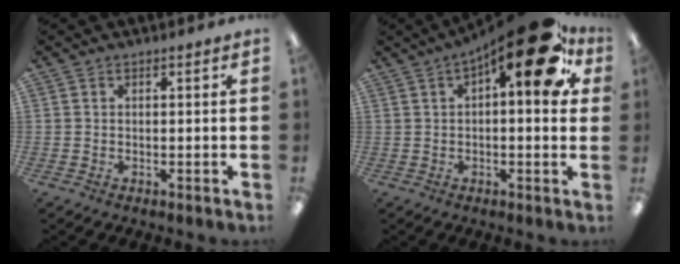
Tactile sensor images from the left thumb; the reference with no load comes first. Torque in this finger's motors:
{"motor_torque": [-0.03, 1.18, 1.32, -1.45, 0.15]}